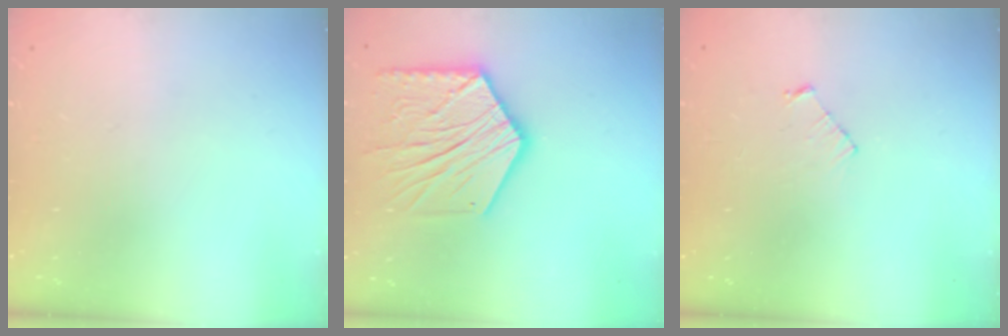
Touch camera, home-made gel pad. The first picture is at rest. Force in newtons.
{"total": 17.0, "press": 17.0, "slide": 1.5}
{"total": 3.8, "press": 3.8, "slide": 0.4}